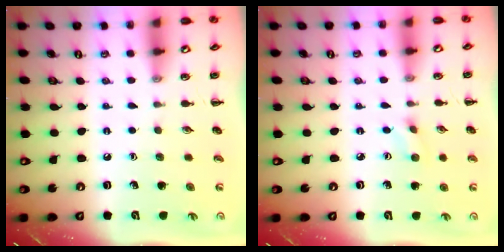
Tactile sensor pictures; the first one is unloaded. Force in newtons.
{"total": 2.5, "press": 2.4, "slide": 0.9}